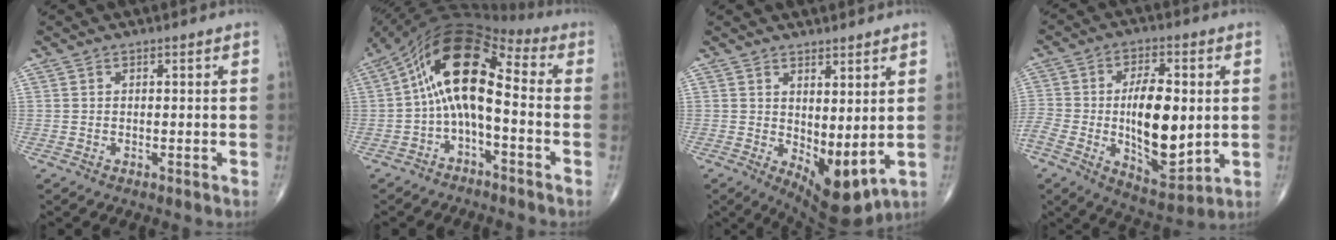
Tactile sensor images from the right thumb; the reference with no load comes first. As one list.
[{"total": 14.2, "force": [-0.8, 6.4, 12.7], "torque": [-0.208, 0.059, -0.026]}, {"total": 8.8, "force": [0.4, 4.0, 7.9], "torque": [-0.105, -0.022, 0.024]}, {"total": 18.9, "force": [-1.3, 8.9, 16.6], "torque": [-0.288, -0.001, -0.010]}]